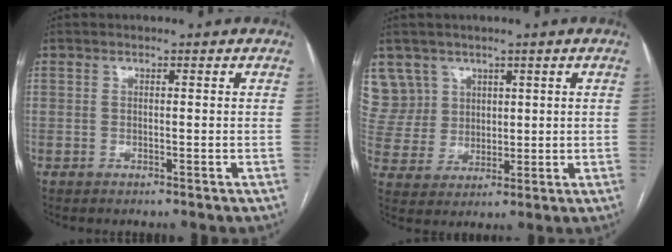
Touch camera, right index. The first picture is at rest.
{"total": 8.4, "force": [5.0, 6.7, -0.1], "torque": [0.002, 0.022, 0.110]}